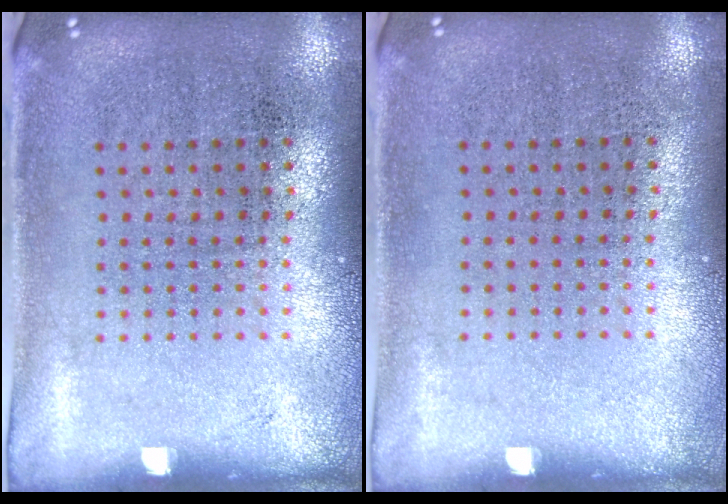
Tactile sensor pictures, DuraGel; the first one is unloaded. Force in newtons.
{"total": 0.0}